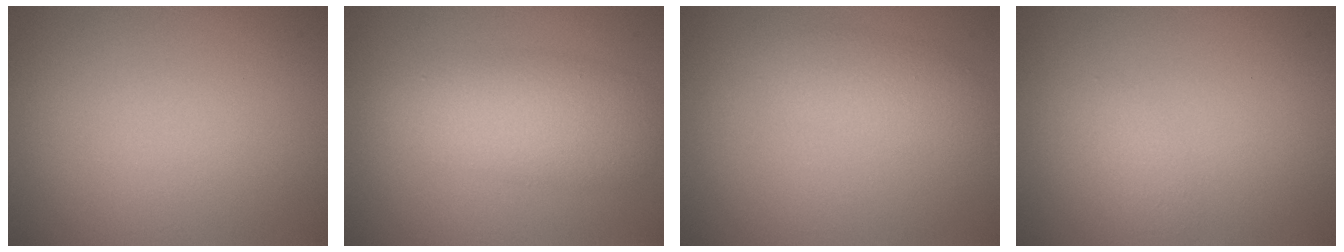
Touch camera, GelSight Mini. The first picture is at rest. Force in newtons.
{"total": 4.8, "press": 4.8, "slide": 0.2}
{"total": 2.4, "press": 2.4, "slide": 0.1}
{"total": 1.1, "press": 1.1, "slide": 0.1}